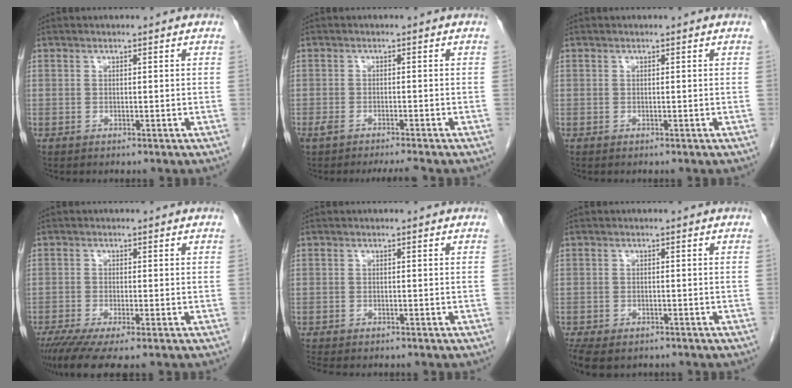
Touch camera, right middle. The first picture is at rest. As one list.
[{"total": 4.5, "force": [-3.8, 0.3, 2.4], "torque": [-0.041, -0.002, -0.060]}, {"total": 0.0}, {"total": 6.8, "force": [-4.8, 0.6, 4.7], "torque": [-0.075, -0.017, -0.082]}, {"total": 4.4, "force": [-3.8, 1.2, 1.9], "torque": [-0.027, -0.009, -0.053]}, {"total": 9.7, "force": [-6.7, 5.3, 4.6], "torque": [-0.106, -0.015, -0.092]}]